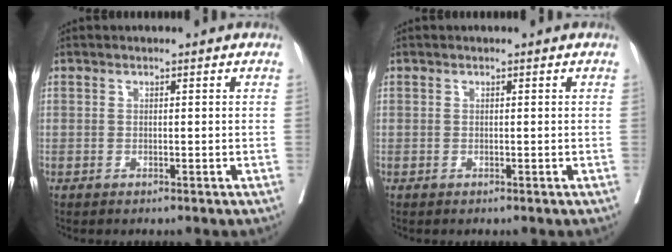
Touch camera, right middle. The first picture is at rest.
{"total": 0.0}